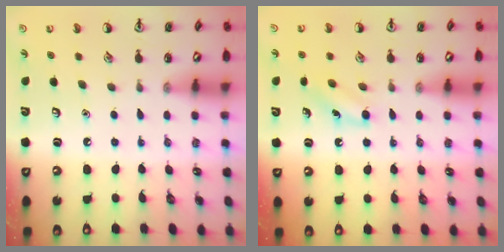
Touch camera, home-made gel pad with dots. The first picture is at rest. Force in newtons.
{"total": 6.6, "press": 6.2, "slide": 2.1}